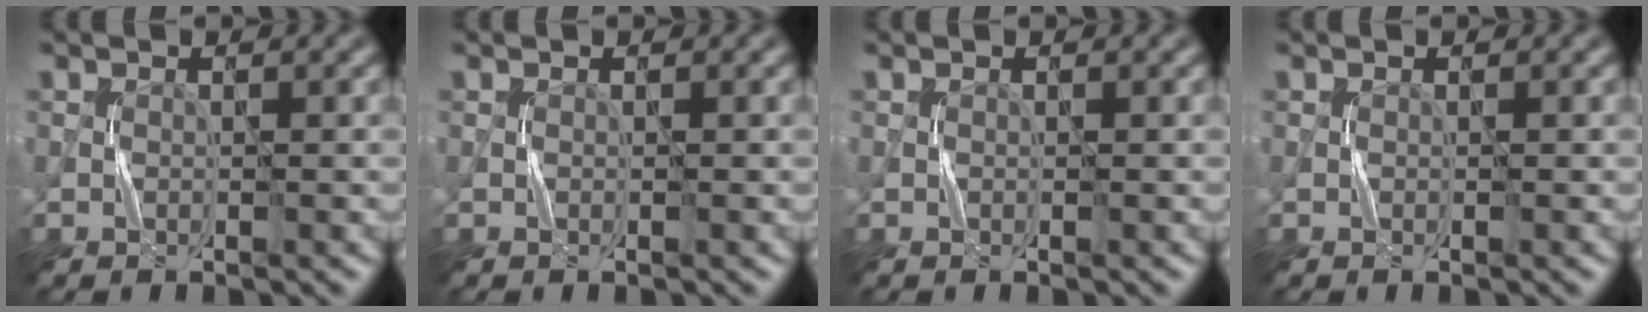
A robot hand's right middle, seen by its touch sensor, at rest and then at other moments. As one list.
[{"total": 0.0}, {"total": 0.0}, {"total": 0.0}]